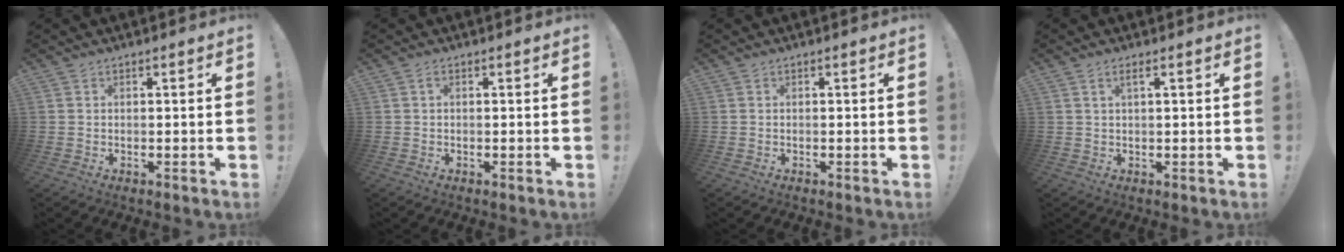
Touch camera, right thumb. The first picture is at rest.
{"total": 0.8, "force": [0.0, 0.3, 0.8], "torque": [-0.019, 0.002, 0.000]}
{"total": 0.0}
{"total": 2.2, "force": [0.8, 0.2, 2.0], "torque": [-0.035, -0.001, 0.012]}